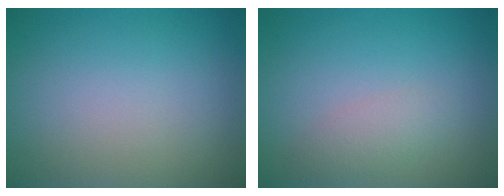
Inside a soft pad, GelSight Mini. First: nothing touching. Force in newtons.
{"total": 1.8, "press": 1.8, "slide": 0.1}